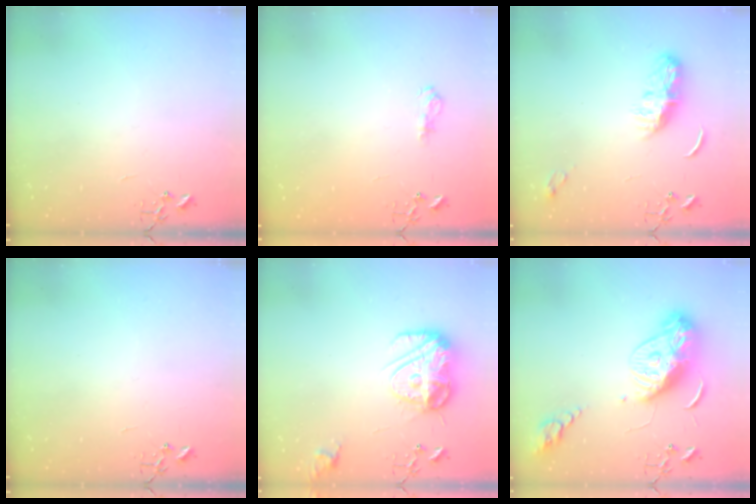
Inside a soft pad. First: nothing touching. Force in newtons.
{"total": 7.9, "press": 7.8, "slide": 0.8}
{"total": 8.2, "press": 8.2, "slide": 0.4}
{"total": 0.0}
{"total": 14.7, "press": 14.7, "slide": 1.0}
{"total": 14.4, "press": 14.4, "slide": 1.3}